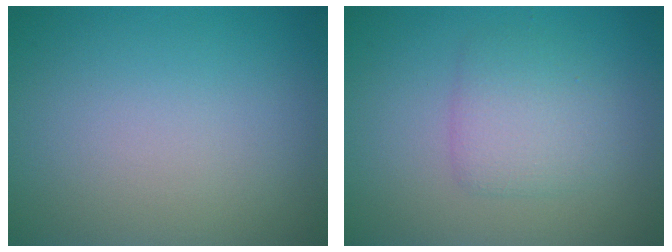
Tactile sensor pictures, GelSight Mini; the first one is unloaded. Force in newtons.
{"total": 2.7, "press": 2.7, "slide": 0.1}